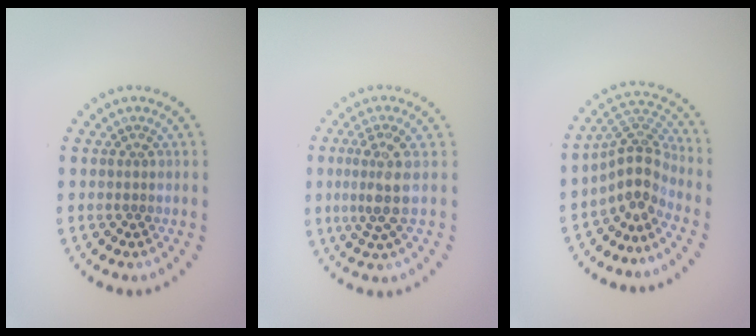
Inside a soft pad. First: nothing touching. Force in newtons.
{"total": 3.1, "press": 2.5, "slide": 1.8}
{"total": 3.8, "press": 2.7, "slide": 2.7}